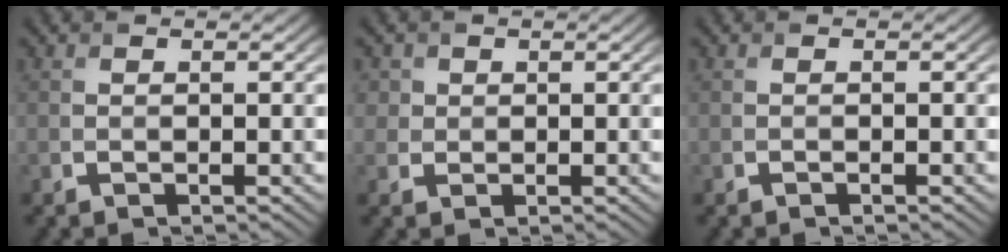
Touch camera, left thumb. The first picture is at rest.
{"total": 2.3, "force": [0.8, 2.1, 0.4], "torque": [-0.014, -0.007, 0.021]}
{"total": 0.0}